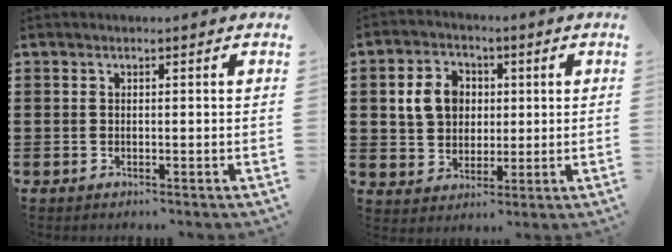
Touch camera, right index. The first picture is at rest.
{"total": 7.3, "force": [1.3, 6.1, 3.7], "torque": [-0.093, 0.016, 0.019]}